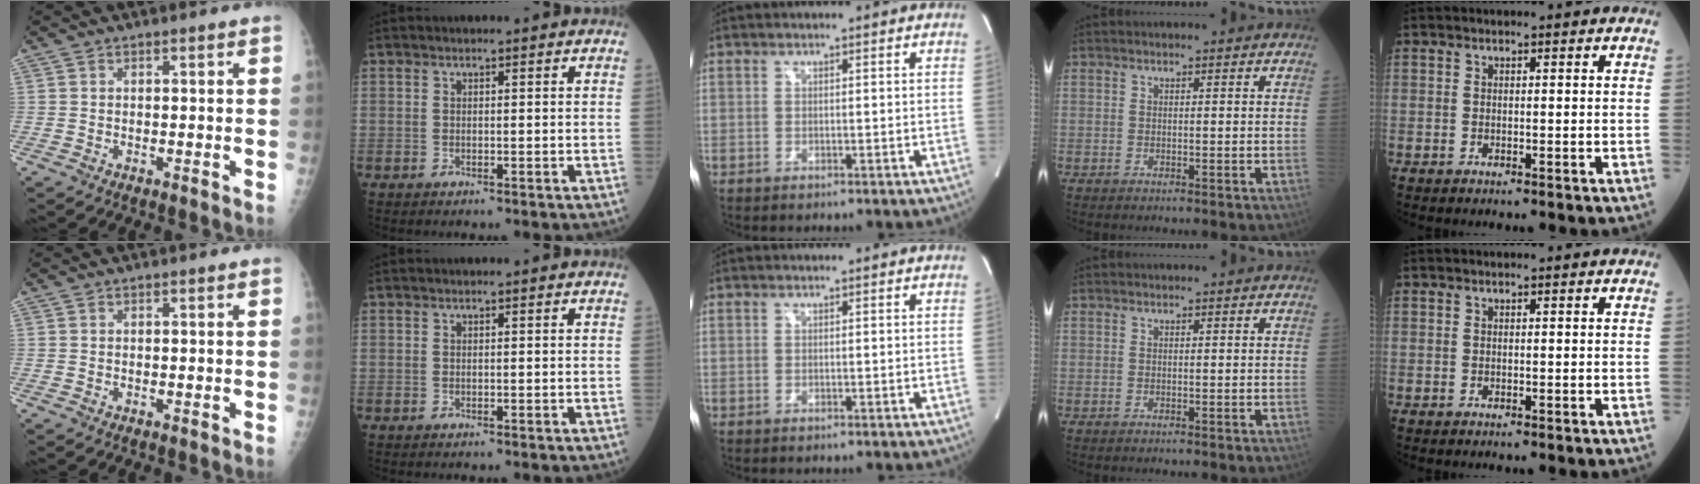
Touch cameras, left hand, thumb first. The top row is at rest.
{}